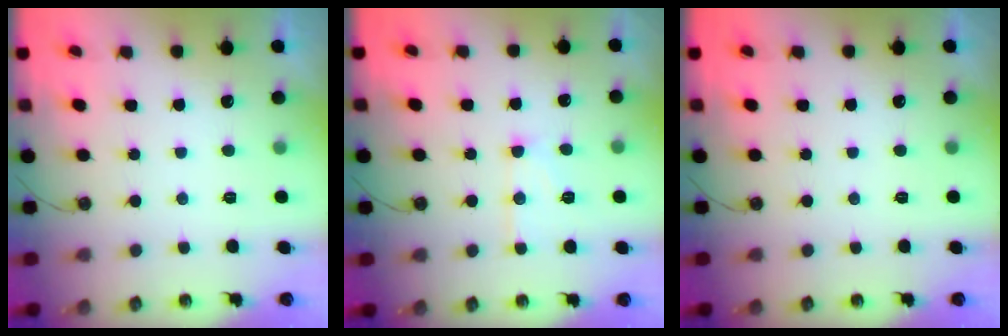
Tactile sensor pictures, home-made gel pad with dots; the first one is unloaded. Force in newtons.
{"total": 8.7, "press": 8.7, "slide": 0.2}
{"total": 0.0}